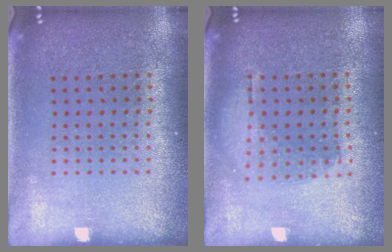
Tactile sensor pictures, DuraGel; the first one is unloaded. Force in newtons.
{"total": 1.2, "press": 1.1, "slide": 0.5}